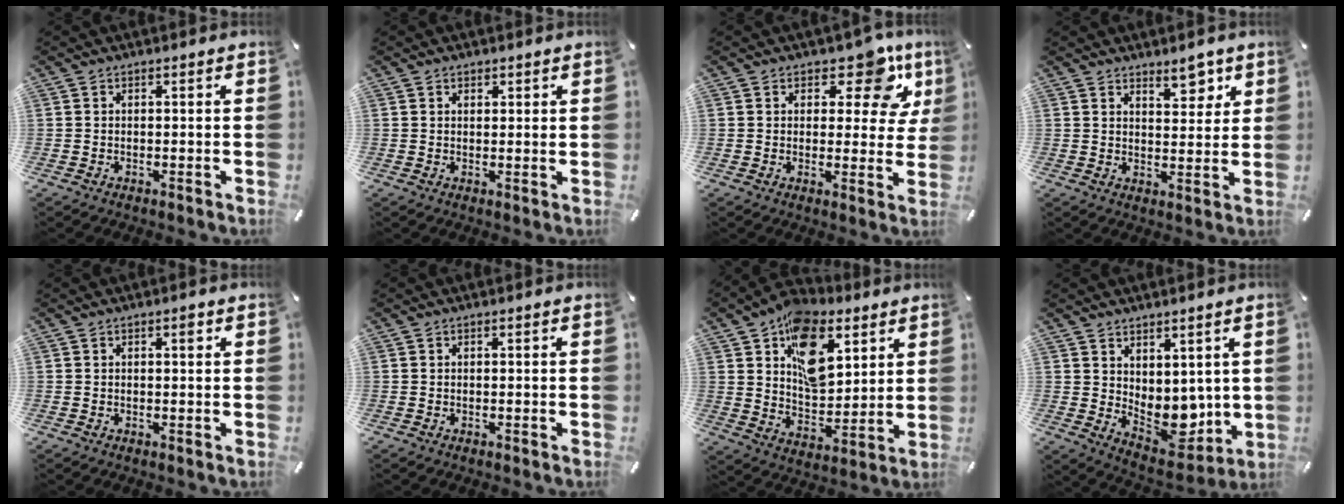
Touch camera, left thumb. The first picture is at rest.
{"total": 1.1, "force": [0.7, 0.7, 0.4], "torque": [0.000, -0.003, 0.012]}
{"total": 10.4, "force": [5.9, 5.3, 6.7], "torque": [-0.075, -0.034, 0.095]}
{"total": 6.2, "force": [4.6, 3.2, 2.8], "torque": [-0.010, -0.030, 0.073]}
{"total": 1.2, "force": [0.5, 0.4, 1.0], "torque": [-0.012, 0.002, 0.005]}
{"total": 0.0}
{"total": 16.6, "force": [7.8, 10.8, 9.8], "torque": [-0.148, -0.032, 0.144]}
{"total": 7.6, "force": [1.3, 6.5, 3.8], "torque": [-0.036, -0.029, 0.038]}